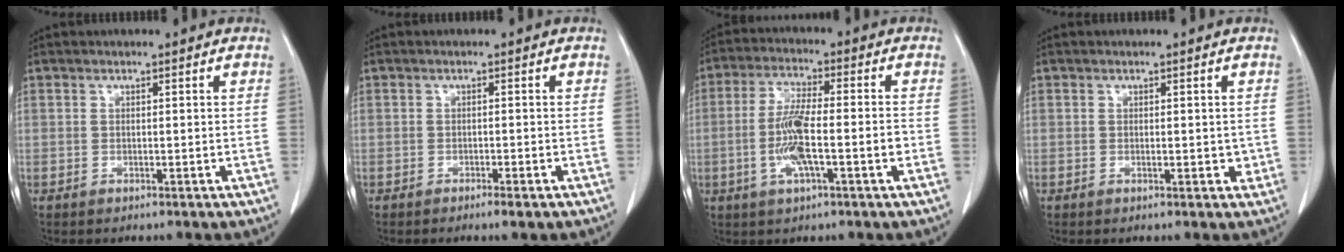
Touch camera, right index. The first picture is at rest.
{"total": 1.6, "force": [-1.1, 0.0, 1.1], "torque": [-0.020, -0.004, -0.015]}
{"total": 8.6, "force": [-2.0, 1.4, 8.2], "torque": [-0.159, 0.006, -0.036]}
{"total": 1.7, "force": [0.0, 0.9, 1.5], "torque": [-0.015, -0.001, 0.006]}